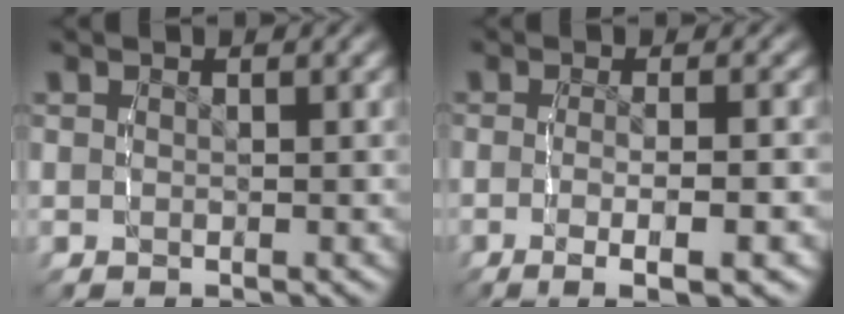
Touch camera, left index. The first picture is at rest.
{"total": 4.9, "force": [-2.9, 0.8, 3.9], "torque": [-0.072, -0.015, -0.036]}